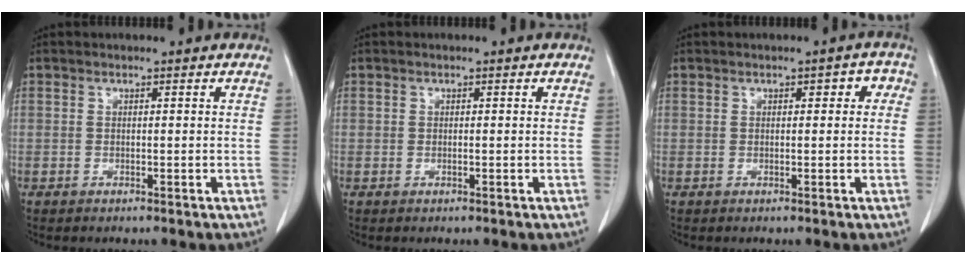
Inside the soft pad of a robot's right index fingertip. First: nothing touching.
{"total": 0.7, "force": [-0.2, 0.4, 0.5], "torque": [-0.017, 0.005, 0.000]}
{"total": 3.1, "force": [0.6, 1.5, 2.6], "torque": [-0.037, 0.028, 0.007]}